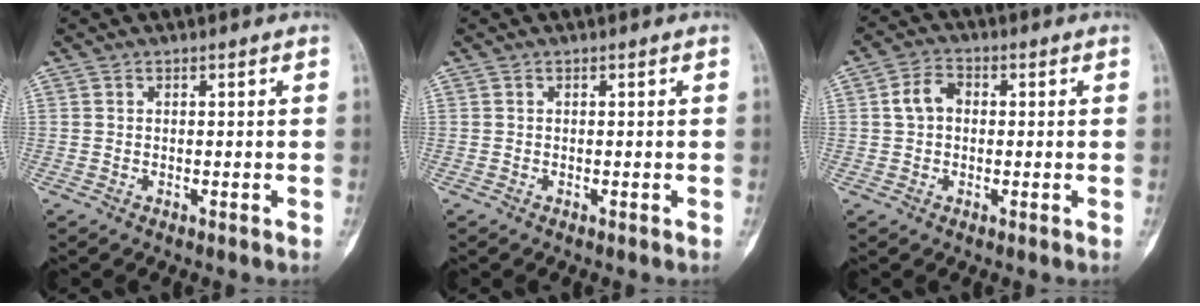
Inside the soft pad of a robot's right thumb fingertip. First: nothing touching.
{"total": 0.0}
{"total": 4.6, "force": [0.4, 3.5, 3.0], "torque": [-0.053, 0.015, 0.001]}